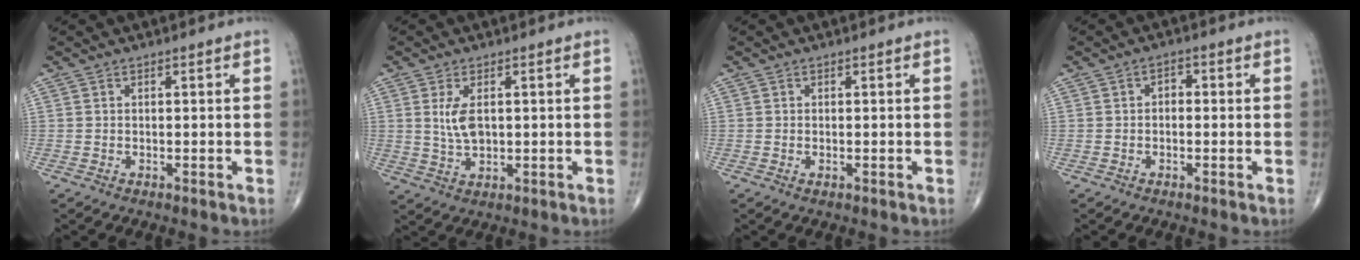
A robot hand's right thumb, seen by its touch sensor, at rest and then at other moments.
{"total": 4.9, "force": [1.0, 2.5, 4.2], "torque": [-0.083, -0.008, 0.023]}
{"total": 0.6, "force": [-0.1, 0.2, 0.5], "torque": [-0.009, 0.000, -0.001]}
{"total": 1.8, "force": [-0.1, 1.3, 1.2], "torque": [-0.004, 0.008, -0.009]}